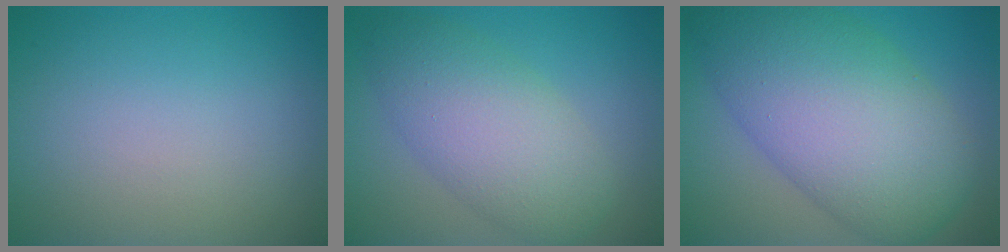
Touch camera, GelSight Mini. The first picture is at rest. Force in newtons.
{"total": 6.4, "press": 6.4, "slide": 0.0}
{"total": 11.9, "press": 11.9, "slide": 0.4}